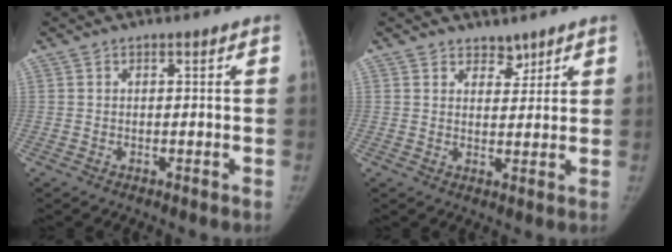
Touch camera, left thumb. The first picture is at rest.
{"total": 3.0, "force": [2.4, 1.7, 0.6], "torque": [0.014, -0.017, 0.035]}